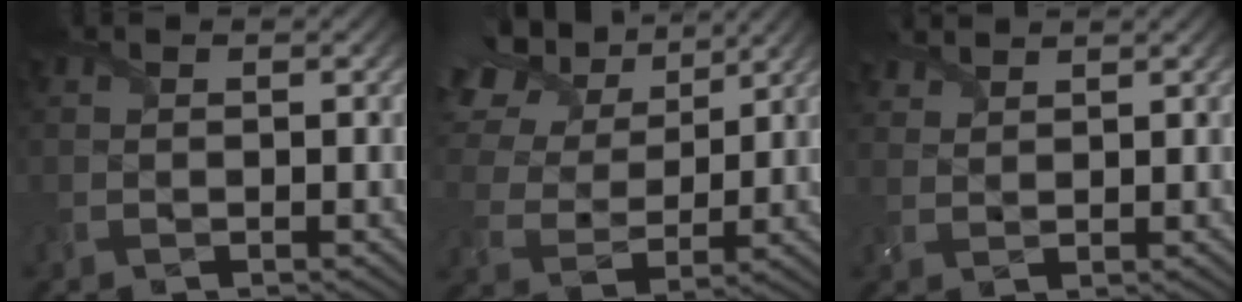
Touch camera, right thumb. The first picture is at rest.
{"total": 14.6, "force": [8.3, 8.4, 8.6], "torque": [-0.244, 0.034, 0.139]}
{"total": 2.9, "force": [2.6, 1.0, 0.8], "torque": [-0.026, 0.003, 0.059]}